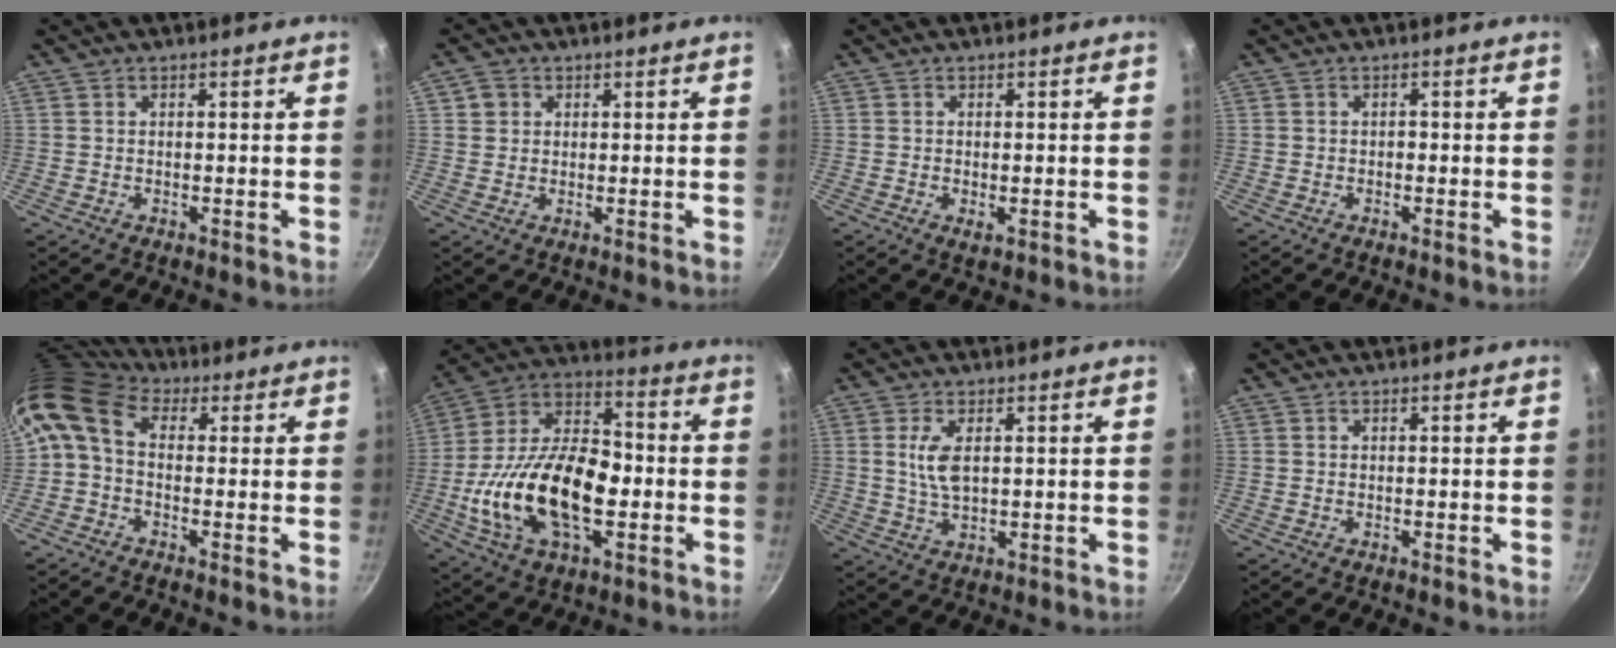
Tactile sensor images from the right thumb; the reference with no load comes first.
{"total": 2.8, "force": [0.8, 2.5, 0.8], "torque": [-0.001, 0.003, 0.011]}
{"total": 1.9, "force": [-0.4, 0.9, 1.7], "torque": [-0.027, -0.004, -0.004]}
{"total": 0.7, "force": [-0.3, 0.5, 0.4], "torque": [-0.006, 0.004, -0.006]}
{"total": 8.3, "force": [1.4, 5.8, 5.8], "torque": [-0.111, 0.026, 0.006]}
{"total": 24.1, "force": [-4.3, 13.9, 19.2], "torque": [-0.335, 0.039, -0.081]}
{"total": 5.4, "force": [1.3, 2.6, 4.6], "torque": [-0.089, -0.009, 0.028]}
{"total": 0.0}